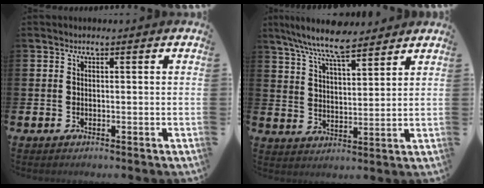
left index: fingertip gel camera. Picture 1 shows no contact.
{"total": 8.3, "force": [7.5, 1.3, 3.2], "torque": [-0.076, -0.034, 0.134]}